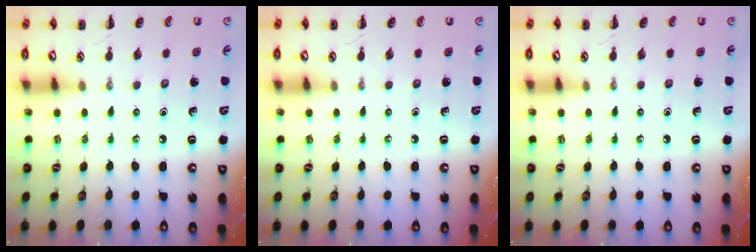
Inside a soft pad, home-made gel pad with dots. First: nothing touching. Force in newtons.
{"total": 0.0}
{"total": 0.0}